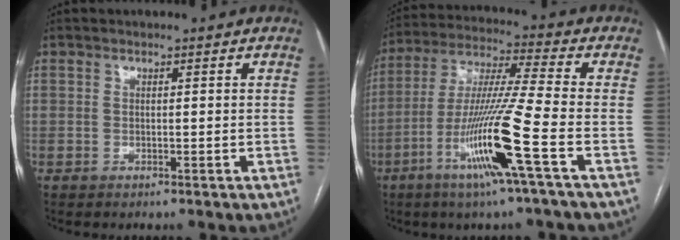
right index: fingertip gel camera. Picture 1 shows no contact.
{"total": 15.4, "force": [-6.1, -1.7, 14.1], "torque": [-0.280, -0.018, -0.116]}